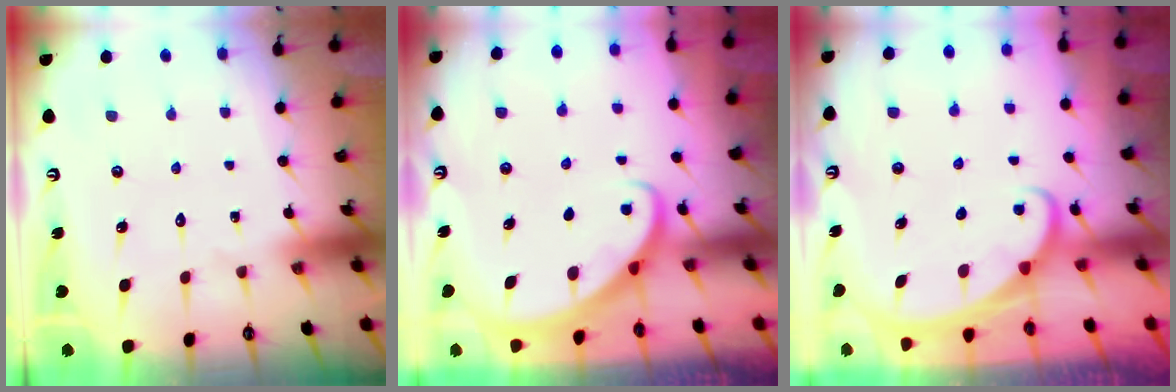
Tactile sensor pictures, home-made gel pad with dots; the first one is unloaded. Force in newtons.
{"total": 2.7, "press": 2.7, "slide": 0.2}
{"total": 1.7, "press": 1.7, "slide": 0.1}